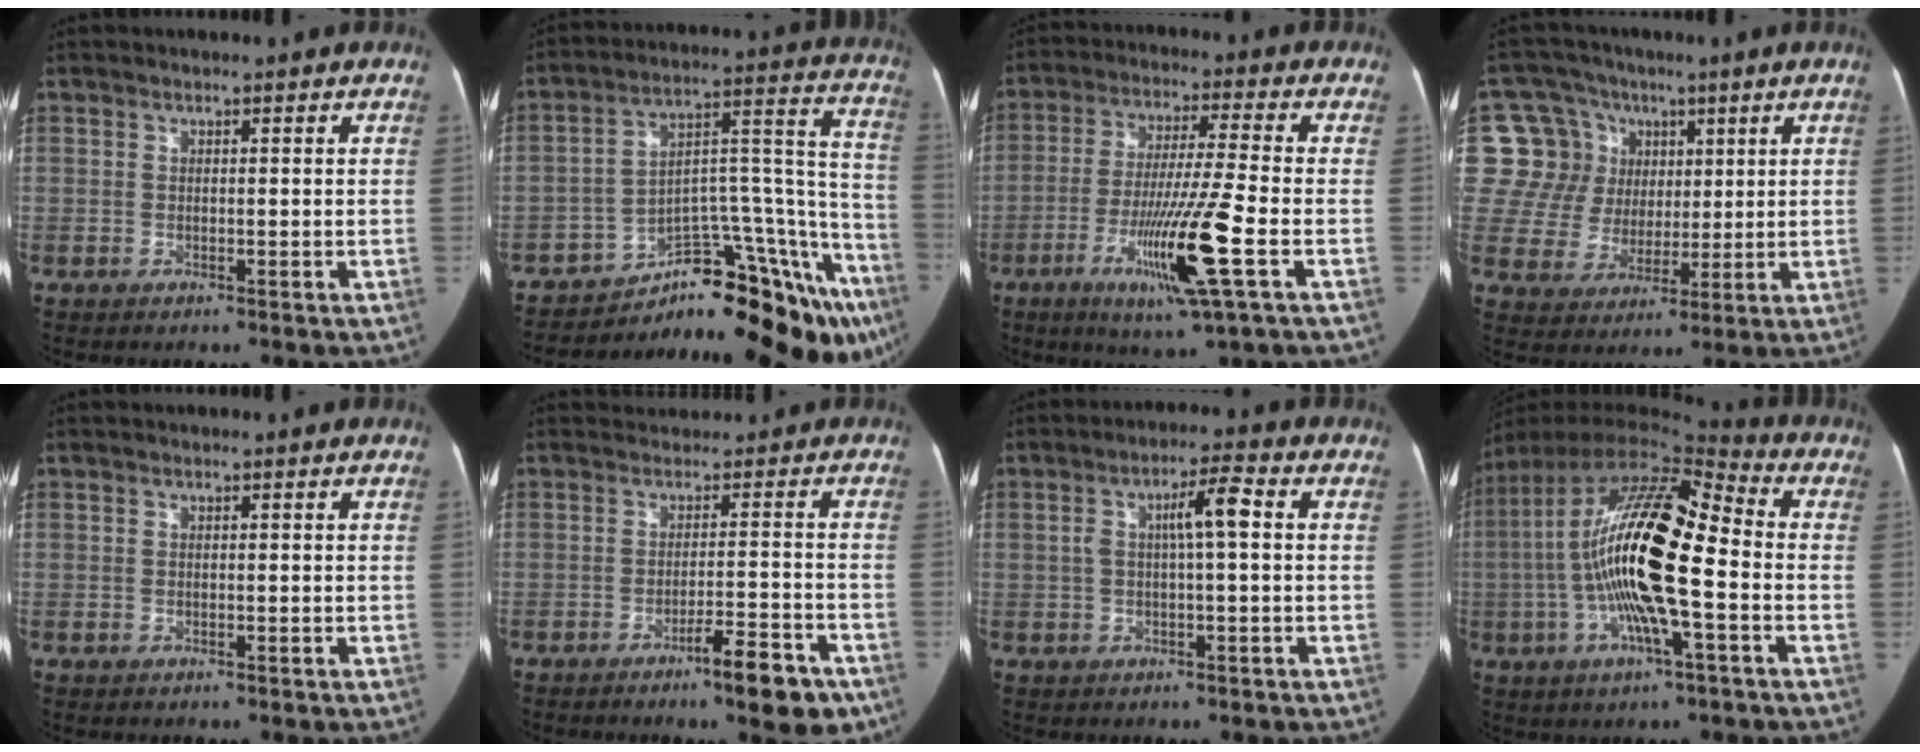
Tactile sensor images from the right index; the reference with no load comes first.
{"total": 22.2, "force": [-17.2, 7.1, 12.0], "torque": [-0.060, 0.077, -0.226]}
{"total": 13.3, "force": [-4.9, -0.7, 12.4], "torque": [-0.232, -0.026, -0.092]}
{"total": 15.6, "force": [5.3, 14.2, 3.7], "torque": [-0.093, 0.067, 0.107]}
{"total": 0.0}
{"total": 6.0, "force": [-3.5, 1.4, 4.7], "torque": [-0.051, 0.001, -0.048]}
{"total": 5.5, "force": [0.7, 0.6, 5.4], "torque": [-0.097, 0.018, 0.010]}
{"total": 21.5, "force": [-1.7, 4.1, 21.0], "torque": [-0.418, 0.012, -0.037]}